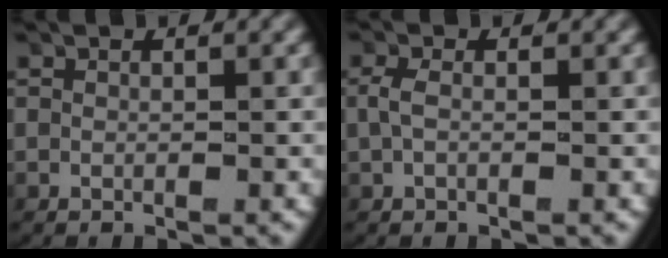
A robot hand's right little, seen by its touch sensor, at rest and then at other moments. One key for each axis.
{"total": 1.0, "fx": 0.0, "fy": 0.2, "fz": 1.0, "tx": -0.035, "ty": 0.003, "tz": 0.001}